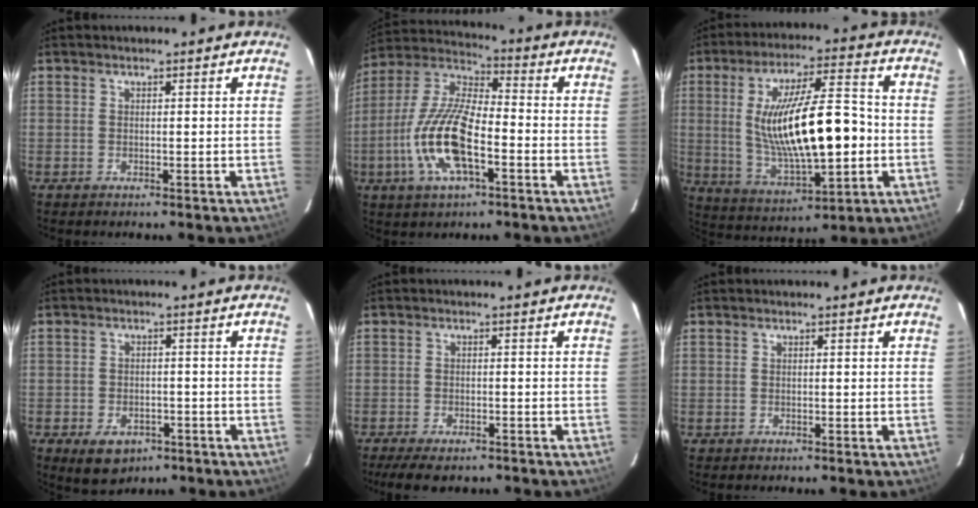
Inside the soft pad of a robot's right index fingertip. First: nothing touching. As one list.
[{"total": 15.8, "force": [-5.3, 5.6, 13.8], "torque": [-0.290, -0.005, -0.108]}, {"total": 19.3, "force": [-0.9, 5.8, 18.4], "torque": [-0.327, 0.004, 0.007]}, {"total": 7.2, "force": [-3.9, 4.8, 3.6], "torque": [-0.073, -0.002, -0.048]}, {"total": 7.7, "force": [-6.0, 2.7, 4.0], "torque": [-0.095, -0.021, -0.094]}, {"total": 0.5, "force": [0.0, 0.5, -0.1], "torque": [0.004, 0.003, 0.000]}]